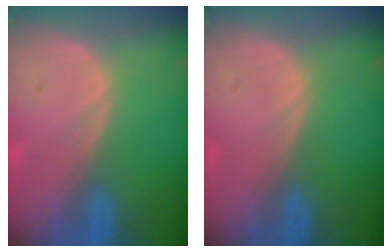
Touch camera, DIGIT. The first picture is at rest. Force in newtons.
{"total": 0.0}